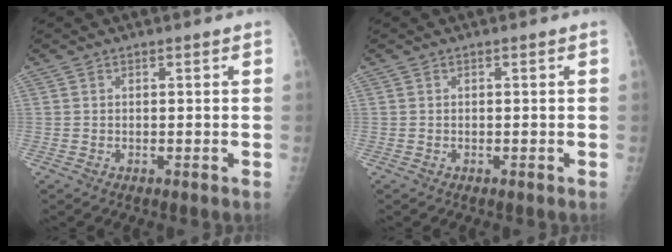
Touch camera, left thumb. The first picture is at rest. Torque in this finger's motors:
{"motor_torque": [0.03, 0.03, -0.02, -0.03, 0.00]}